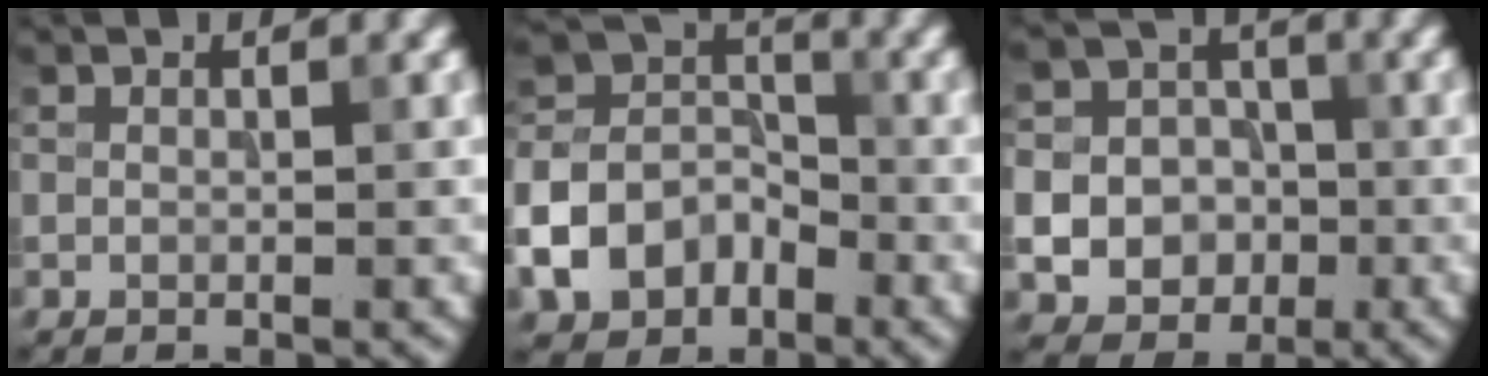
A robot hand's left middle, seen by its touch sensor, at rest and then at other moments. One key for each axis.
{"total": 6.7, "fx": -3.2, "fy": 5.1, "fz": 2.9, "tx": -0.058, "ty": 0.004, "tz": -0.071}
{"total": 13.0, "fx": -3.2, "fy": 12.1, "fz": 3.5, "tx": -0.095, "ty": -0.023, "tz": -0.071}